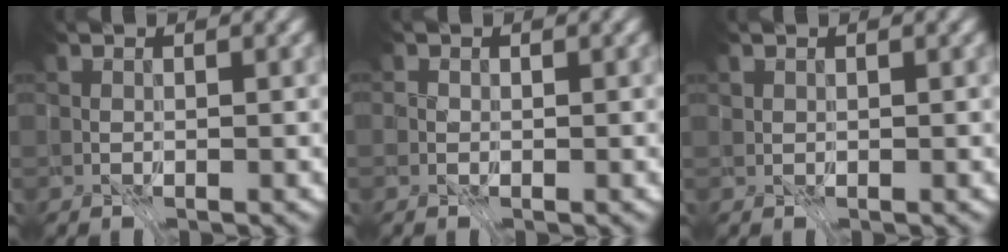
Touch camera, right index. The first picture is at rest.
{"total": 2.3, "force": [1.1, 1.7, 1.0], "torque": [-0.007, 0.008, -0.001]}
{"total": 1.1, "force": [0.7, 0.8, 0.5], "torque": [-0.014, 0.003, 0.013]}